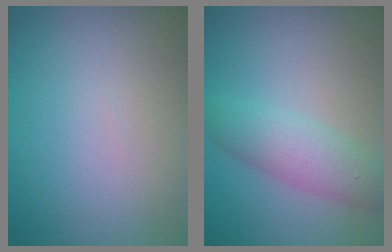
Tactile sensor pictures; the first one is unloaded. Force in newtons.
{"total": 4.1, "press": 4.1, "slide": 0.0}